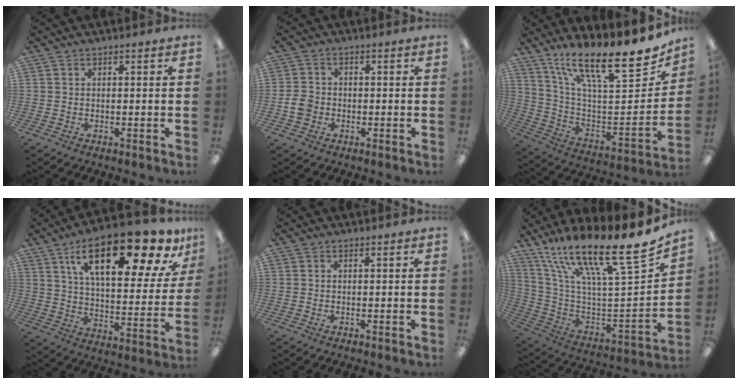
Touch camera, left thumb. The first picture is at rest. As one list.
[{"total": 4.3, "force": [-1.0, 3.6, 2.1], "torque": [-0.041, 0.007, -0.019]}, {"total": 20.2, "force": [14.9, 5.0, 12.7], "torque": [-0.193, -0.118, 0.245]}, {"total": 24.0, "force": [14.3, 9.0, 17.0], "torque": [-0.254, -0.071, 0.229]}, {"total": 0.0}, {"total": 21.9, "force": [16.6, 3.0, 13.9], "torque": [-0.218, -0.136, 0.265]}]